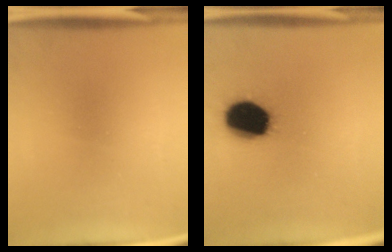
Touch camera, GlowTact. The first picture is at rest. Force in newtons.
{"total": 15.7}